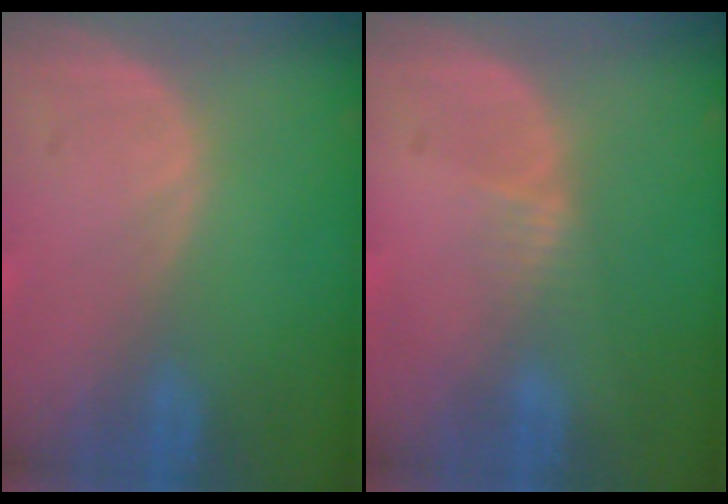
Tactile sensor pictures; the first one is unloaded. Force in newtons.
{"total": 1.4, "press": 1.1, "slide": 0.8}